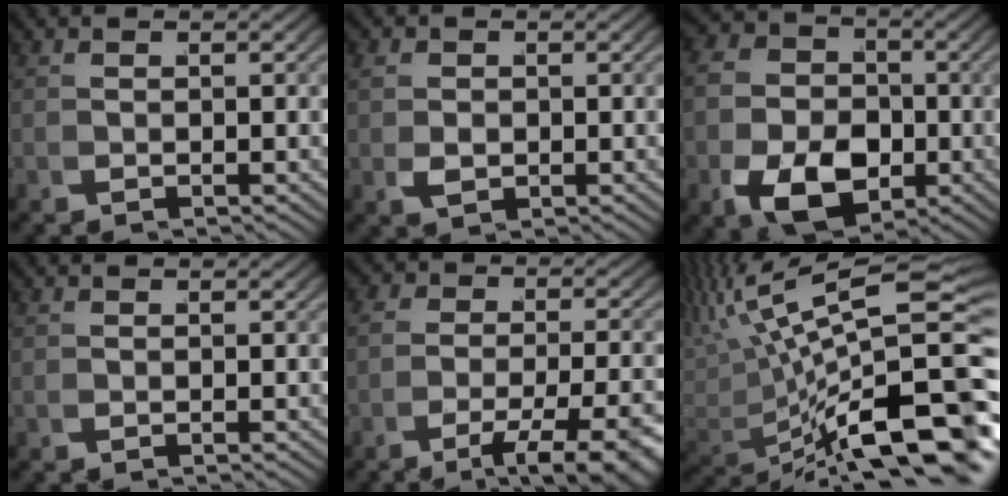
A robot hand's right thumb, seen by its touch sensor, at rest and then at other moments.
{"total": 2.3, "force": [0.7, 1.9, 1.2], "torque": [-0.030, -0.010, 0.020]}
{"total": 10.0, "force": [-1.4, 7.9, 6.0], "torque": [-0.123, -0.048, -0.005]}
{"total": 0.0}
{"total": 6.2, "force": [-3.3, 2.8, 4.5], "torque": [-0.061, -0.019, -0.044]}
{"total": 13.2, "force": [2.4, 6.1, 11.5], "torque": [-0.191, -0.018, 0.062]}